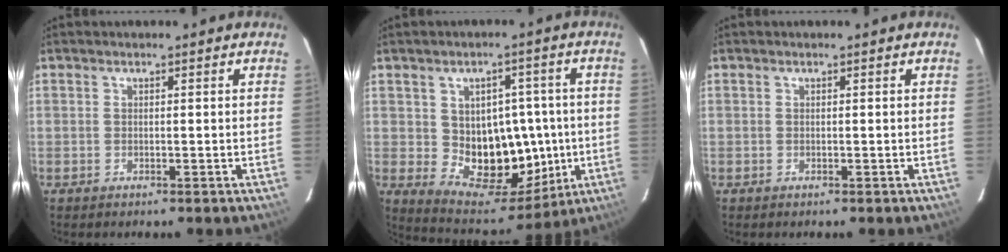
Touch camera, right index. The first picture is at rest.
{"total": 13.7, "force": [-0.7, 8.7, 10.5], "torque": [-0.148, 0.022, 0.016]}
{"total": 0.0}